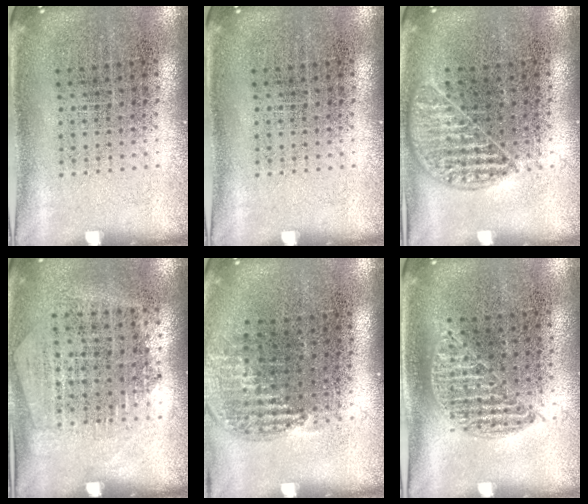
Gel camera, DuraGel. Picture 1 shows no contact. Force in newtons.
{"total": 0.0}
{"total": 1.1, "press": 1.0, "slide": 0.4}
{"total": 1.3, "press": 1.1, "slide": 0.6}
{"total": 0.9, "press": 0.9, "slide": 0.2}
{"total": 0.8, "press": 0.6, "slide": 0.5}